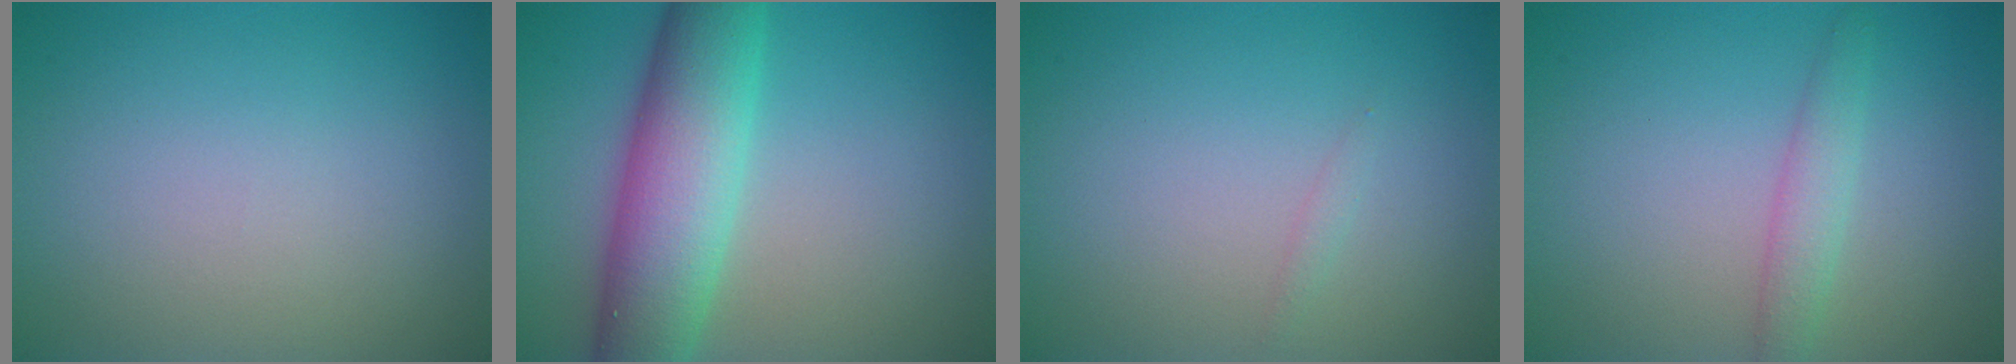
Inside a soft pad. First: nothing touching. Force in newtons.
{"total": 8.6, "press": 8.6, "slide": 0.2}
{"total": 0.5, "press": 0.5, "slide": 0.0}
{"total": 2.2, "press": 2.2, "slide": 0.1}